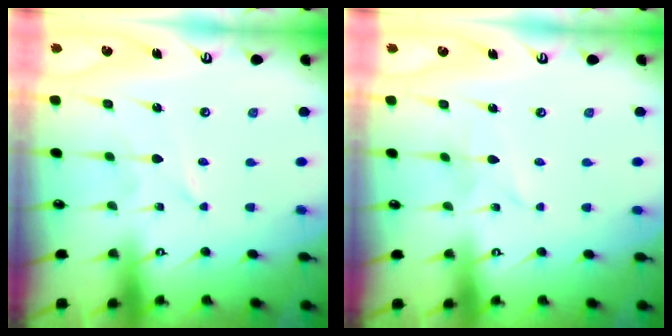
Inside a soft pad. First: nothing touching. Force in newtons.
{"total": 1.7, "press": 1.7, "slide": 0.1}